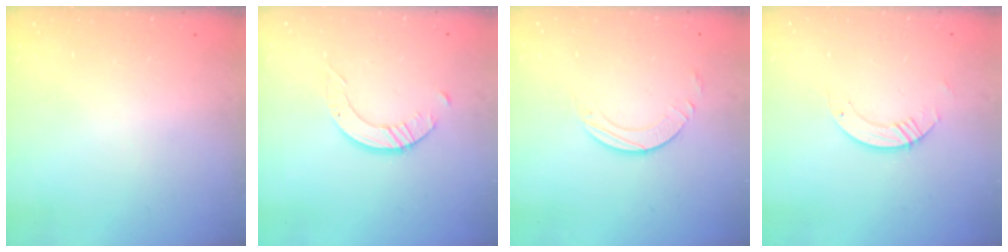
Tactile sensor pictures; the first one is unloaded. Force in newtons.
{"total": 2.4, "press": 2.4, "slide": 0.3}
{"total": 2.7, "press": 2.7, "slide": 0.2}
{"total": 3.8, "press": 3.8, "slide": 0.1}